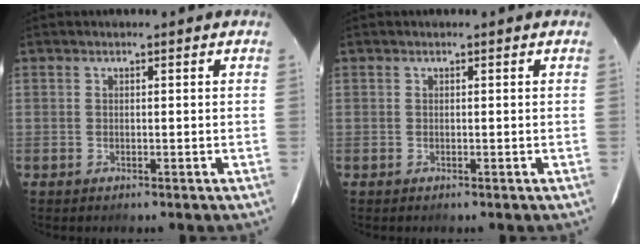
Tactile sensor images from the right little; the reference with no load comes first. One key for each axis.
{"total": 0.0}